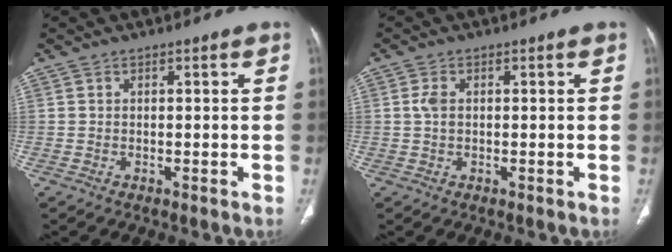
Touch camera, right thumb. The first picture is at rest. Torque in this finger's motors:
{"motor_torque": [0.87, 0.73, 0.83, 0.25, 0.02]}